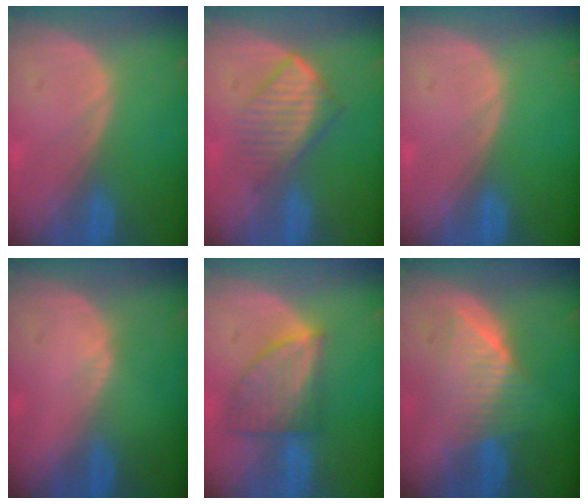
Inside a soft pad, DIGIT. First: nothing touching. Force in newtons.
{"total": 6.9, "press": 6.0, "slide": 3.5}
{"total": 0.0}
{"total": 0.7, "press": 0.4, "slide": 0.5}
{"total": 7.4, "press": 6.8, "slide": 2.9}
{"total": 6.5, "press": 6.4, "slide": 1.1}